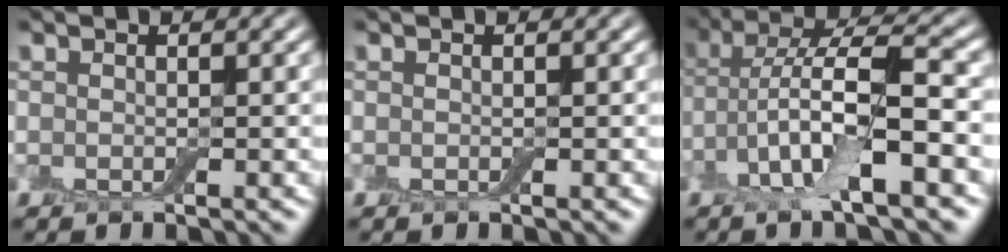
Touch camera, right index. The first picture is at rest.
{"total": 0.0}
{"total": 8.1, "force": [-2.3, 2.3, 7.4], "torque": [-0.148, 0.014, -0.051]}